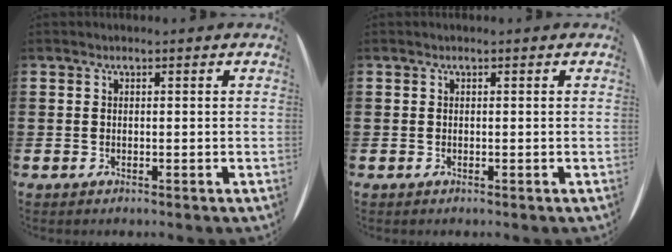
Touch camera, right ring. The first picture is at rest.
{"total": 0.0}